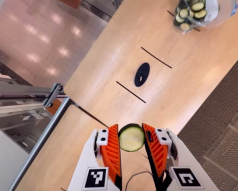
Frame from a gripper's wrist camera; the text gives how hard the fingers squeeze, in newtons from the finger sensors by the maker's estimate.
{"total": 10.1, "left": 10.4, "right": 9.8}